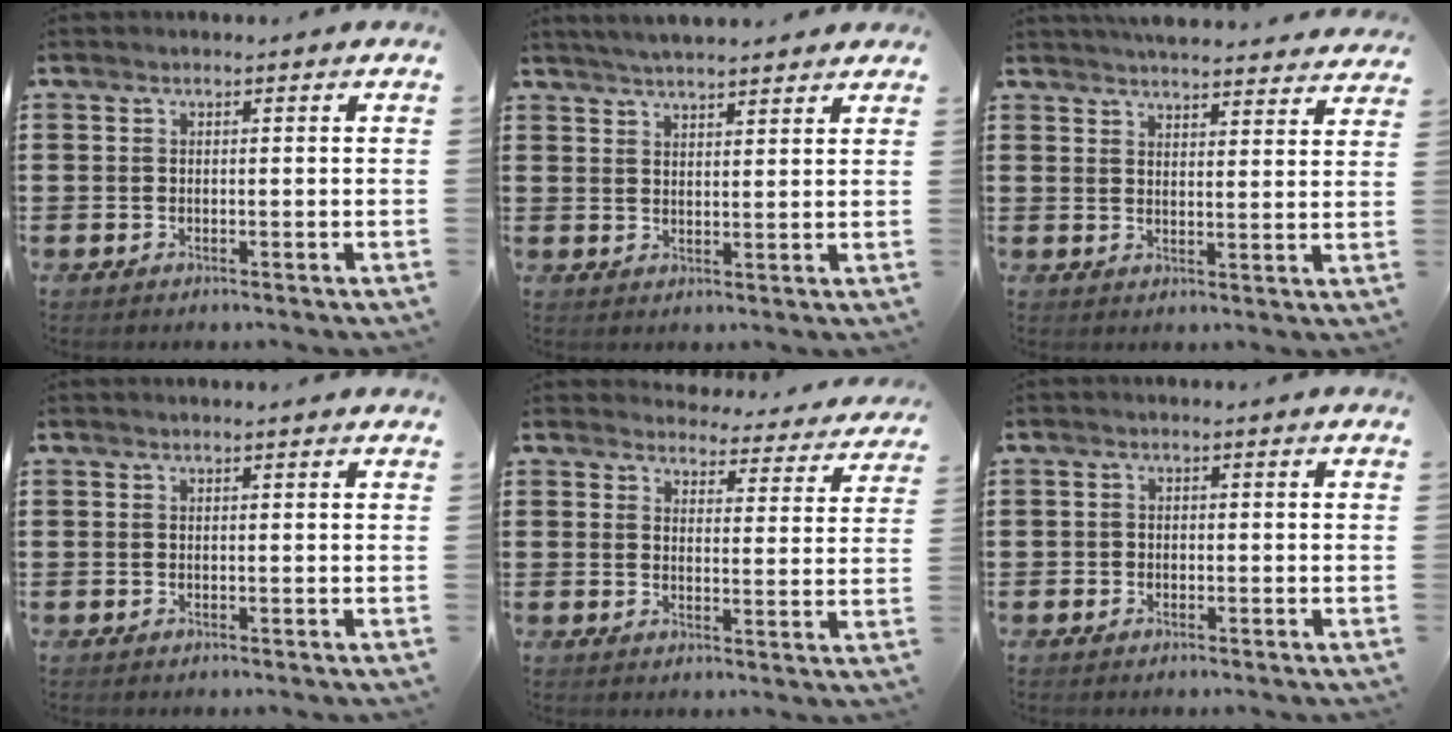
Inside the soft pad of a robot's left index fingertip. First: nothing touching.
{"total": 3.5, "force": [3.4, -0.1, 0.7], "torque": [-0.022, -0.008, 0.061]}
{"total": 4.6, "force": [4.6, -0.1, 0.6], "torque": [-0.018, -0.027, 0.081]}
{"total": 0.6, "force": [0.5, 0.0, 0.4], "torque": [-0.009, -0.001, 0.010]}
{"total": 4.3, "force": [4.3, 0.5, 0.5], "torque": [-0.022, -0.029, 0.072]}
{"total": 0.9, "force": [-0.4, 0.8, 0.1], "torque": [-0.006, 0.003, -0.010]}